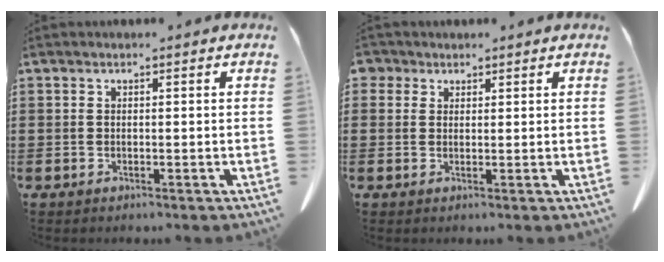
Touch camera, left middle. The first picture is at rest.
{"total": 2.1, "force": [1.4, 1.5, 0.4], "torque": [-0.016, 0.006, 0.027]}